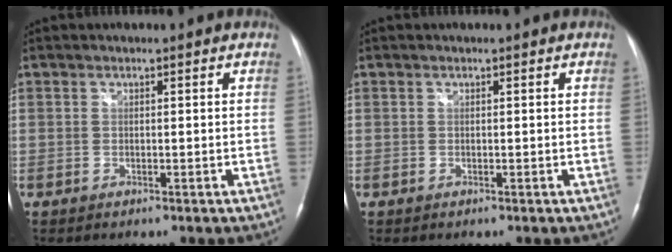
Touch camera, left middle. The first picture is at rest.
{"total": 0.0}